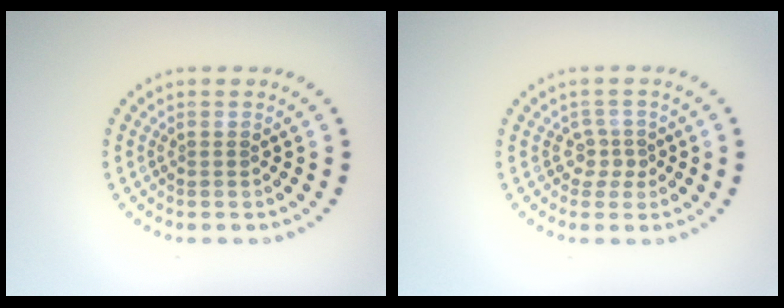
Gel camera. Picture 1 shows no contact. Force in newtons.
{"total": 1.7, "press": 1.1, "slide": 1.3}